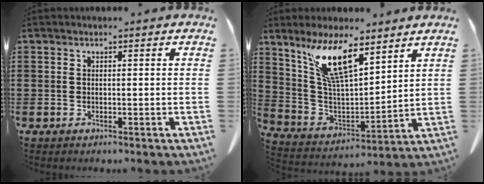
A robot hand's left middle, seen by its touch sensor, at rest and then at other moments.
{"total": 11.9, "force": [8.3, 3.3, 7.8], "torque": [-0.173, -0.024, 0.154]}